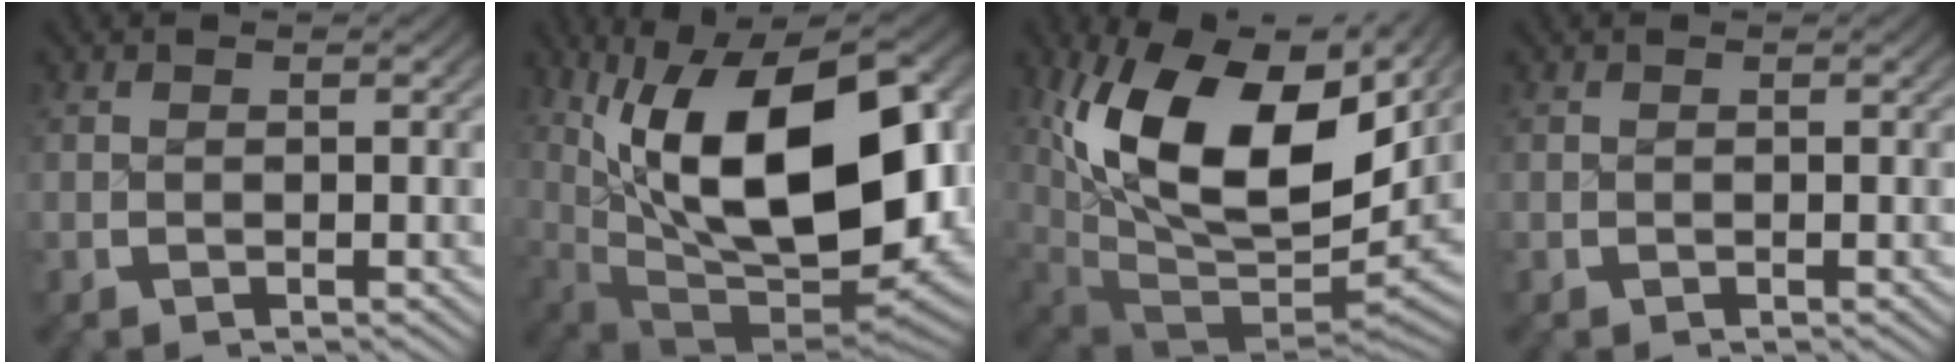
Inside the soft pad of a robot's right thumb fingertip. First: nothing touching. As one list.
[{"total": 22.8, "force": [0.5, 12.4, 19.1], "torque": [-0.333, -0.061, 0.042]}, {"total": 18.6, "force": [2.3, 10.4, 15.2], "torque": [-0.296, -0.040, 0.060]}, {"total": 0.0}]